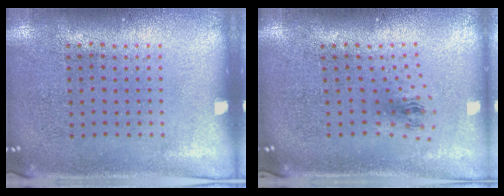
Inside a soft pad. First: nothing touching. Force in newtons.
{"total": 1.0, "press": 0.4, "slide": 0.9}